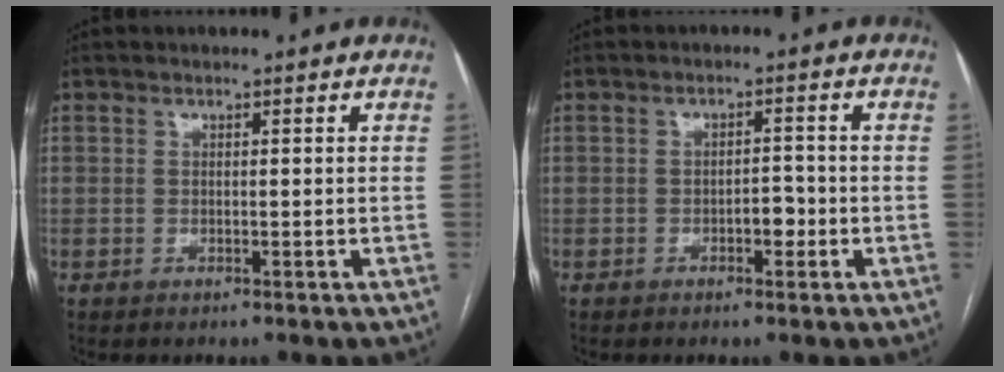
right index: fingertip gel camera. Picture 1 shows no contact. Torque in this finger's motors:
{"motor_torque": [0.50, 0.21, 0.05, 0.02]}